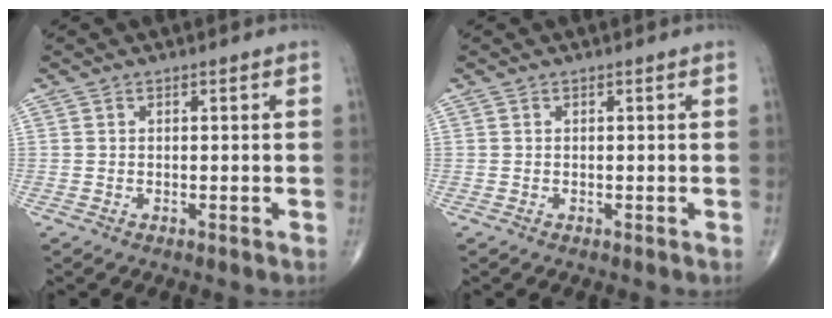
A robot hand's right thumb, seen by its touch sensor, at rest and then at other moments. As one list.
[{"total": 0.0}]